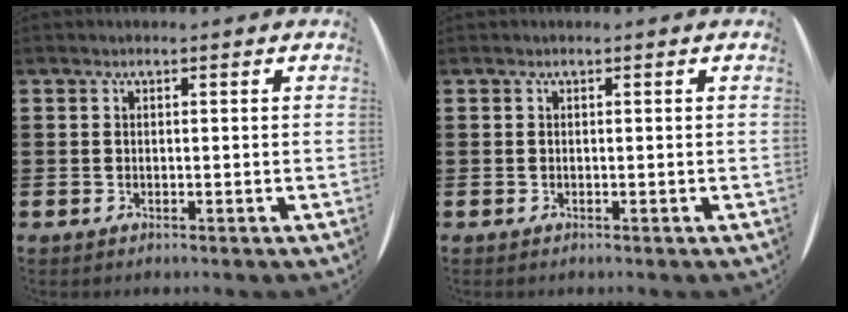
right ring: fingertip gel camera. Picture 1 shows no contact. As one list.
[{"total": 0.0}]